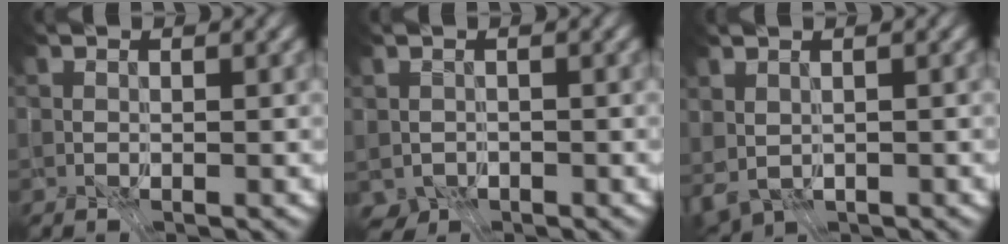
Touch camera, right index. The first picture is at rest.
{"total": 3.6, "force": [-3.0, 1.8, 0.7], "torque": [-0.018, -0.022, -0.050]}
{"total": 1.5, "force": [-0.3, 0.5, 1.3], "torque": [-0.033, -0.004, 0.008]}